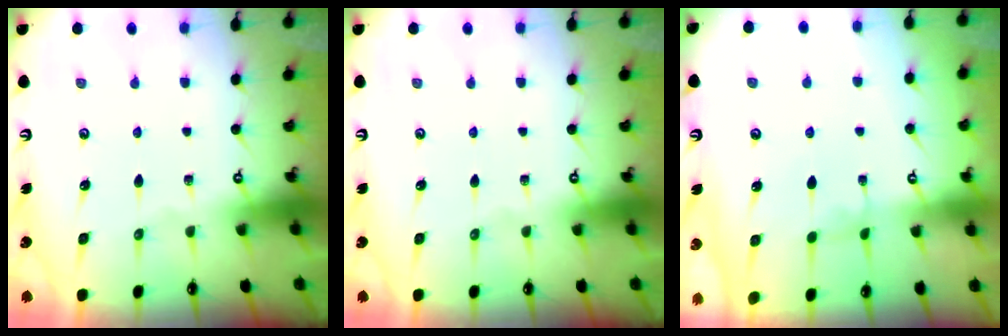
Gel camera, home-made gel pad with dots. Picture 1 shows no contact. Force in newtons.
{"total": 0.0}
{"total": 2.6, "press": 2.6, "slide": 0.2}